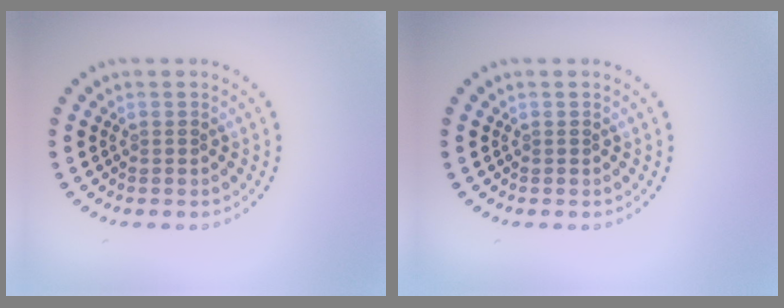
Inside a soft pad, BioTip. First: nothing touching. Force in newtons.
{"total": 0.0}